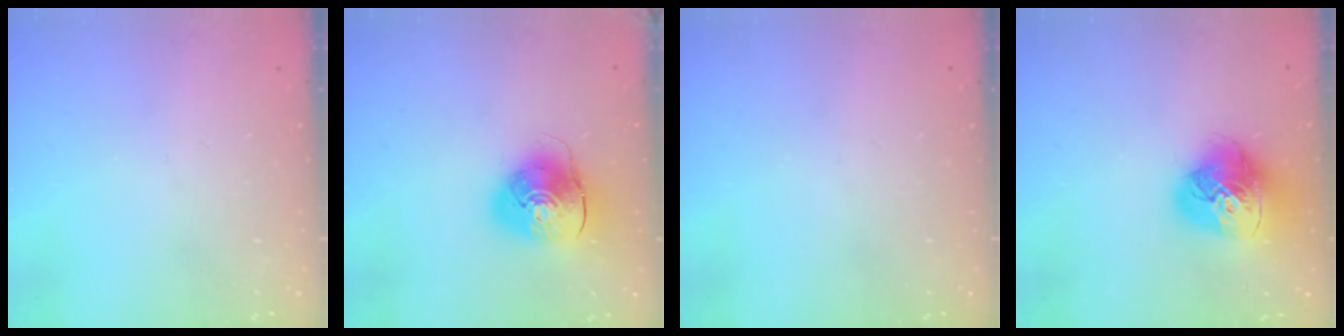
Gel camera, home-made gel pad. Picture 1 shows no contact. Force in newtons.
{"total": 10.8, "press": 10.6, "slide": 1.9}
{"total": 0.0}
{"total": 19.2, "press": 19.1, "slide": 2.2}